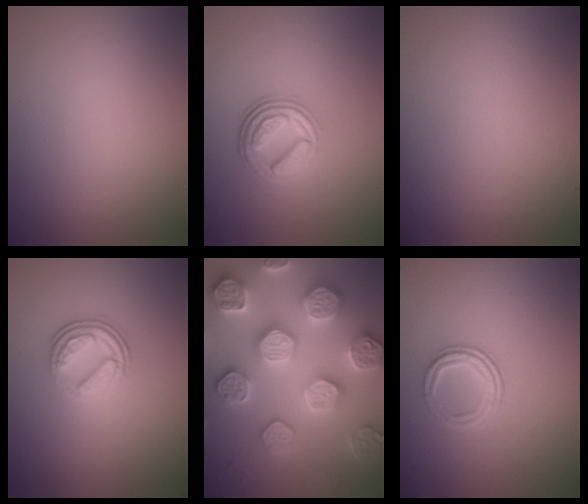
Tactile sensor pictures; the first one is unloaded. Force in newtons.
{"total": 4.6, "press": 3.4, "slide": 3.0}
{"total": 0.0}
{"total": 3.8, "press": 2.7, "slide": 2.7}
{"total": 7.6, "press": 7.4, "slide": 1.7}
{"total": 2.4, "press": 1.7, "slide": 1.7}